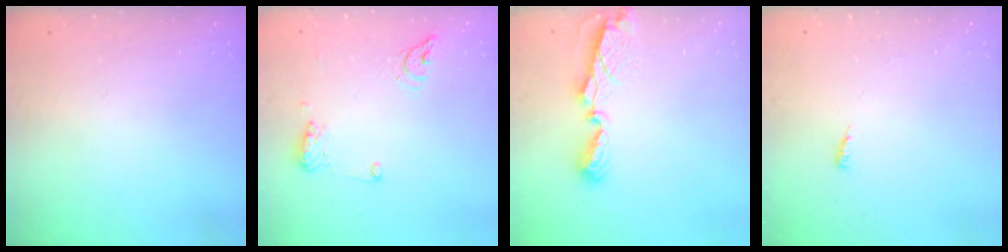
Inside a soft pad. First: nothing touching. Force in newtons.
{"total": 9.6, "press": 9.5, "slide": 1.4}
{"total": 7.7, "press": 7.7, "slide": 0.7}
{"total": 4.6, "press": 4.5, "slide": 0.9}